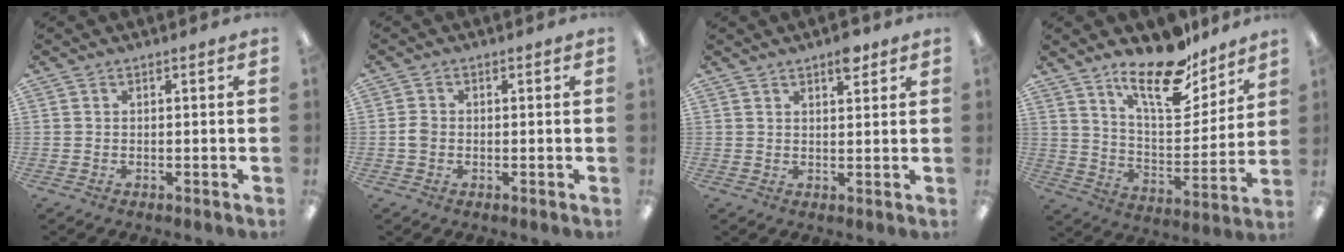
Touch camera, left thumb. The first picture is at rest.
{"total": 2.4, "force": [-0.4, 1.9, 1.4], "torque": [-0.024, 0.006, -0.007]}
{"total": 4.0, "force": [3.0, 1.5, 2.2], "torque": [-0.016, -0.014, 0.047]}
{"total": 18.2, "force": [13.4, 7.0, 10.2], "torque": [-0.156, -0.087, 0.226]}